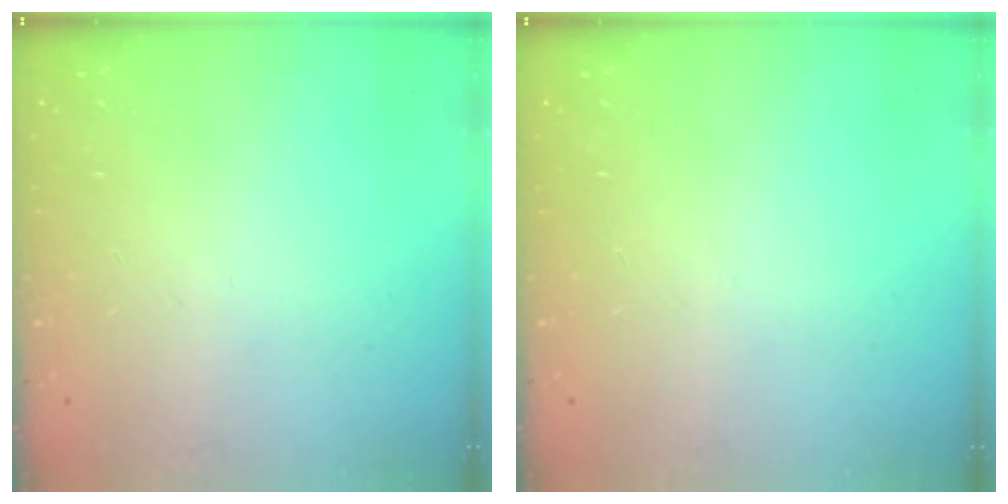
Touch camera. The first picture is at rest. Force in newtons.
{"total": 0.0}